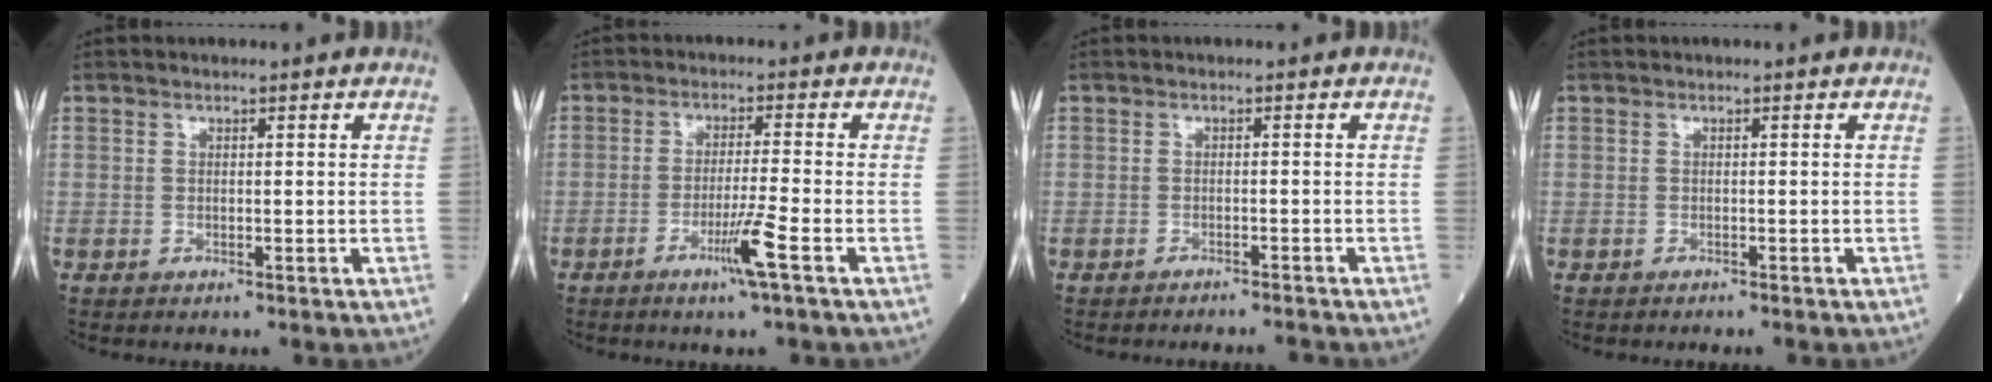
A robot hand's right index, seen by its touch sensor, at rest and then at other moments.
{"total": 5.3, "force": [-2.6, -1.0, 4.5], "torque": [-0.086, -0.013, -0.051]}
{"total": 2.8, "force": [-2.7, -0.6, 0.0], "torque": [0.003, -0.005, -0.037]}
{"total": 1.1, "force": [-1.0, 0.0, 0.4], "torque": [-0.006, 0.000, -0.012]}